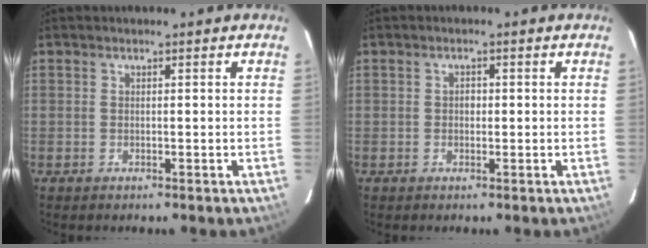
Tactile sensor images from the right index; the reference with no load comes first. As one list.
[{"total": 1.2, "force": [-0.1, 1.0, 0.6], "torque": [-0.009, 0.005, -0.002]}]